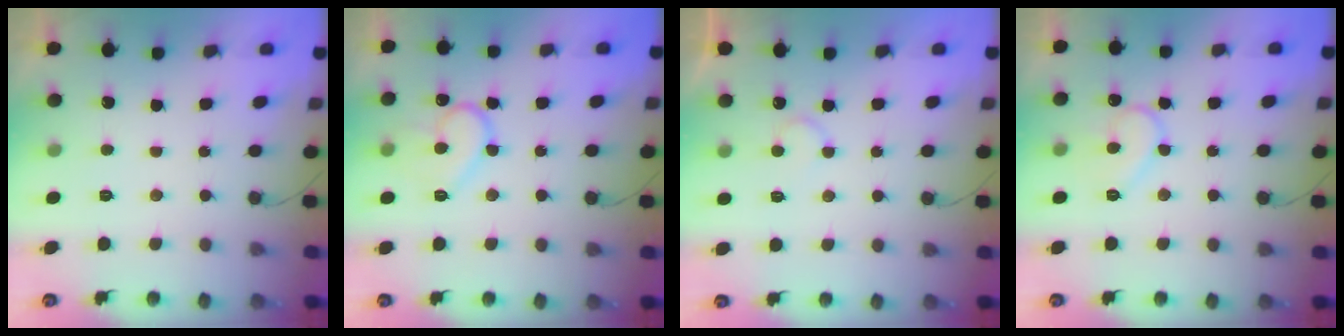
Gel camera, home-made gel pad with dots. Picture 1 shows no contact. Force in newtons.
{"total": 11.8, "press": 11.7, "slide": 1.0}
{"total": 4.3, "press": 4.3, "slide": 0.4}
{"total": 10.2, "press": 10.1, "slide": 0.9}